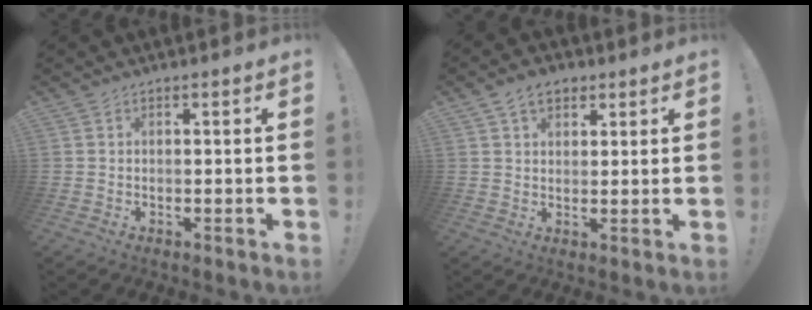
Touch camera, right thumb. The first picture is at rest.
{"total": 6.3, "force": [3.5, 4.2, 3.2], "torque": [-0.046, -0.007, 0.064]}